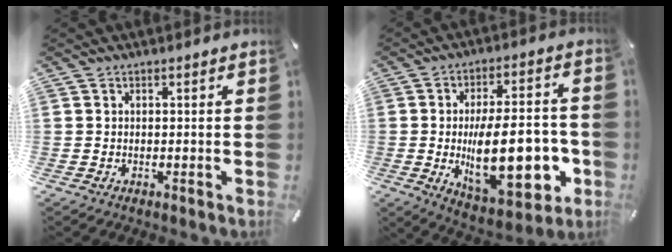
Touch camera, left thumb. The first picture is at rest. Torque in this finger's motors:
{"motor_torque": [1.96, 3.05, 2.33, 0.44, 0.26]}